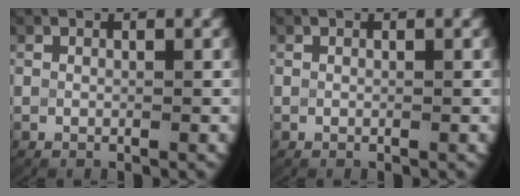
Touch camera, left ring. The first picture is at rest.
{"total": 0.0}